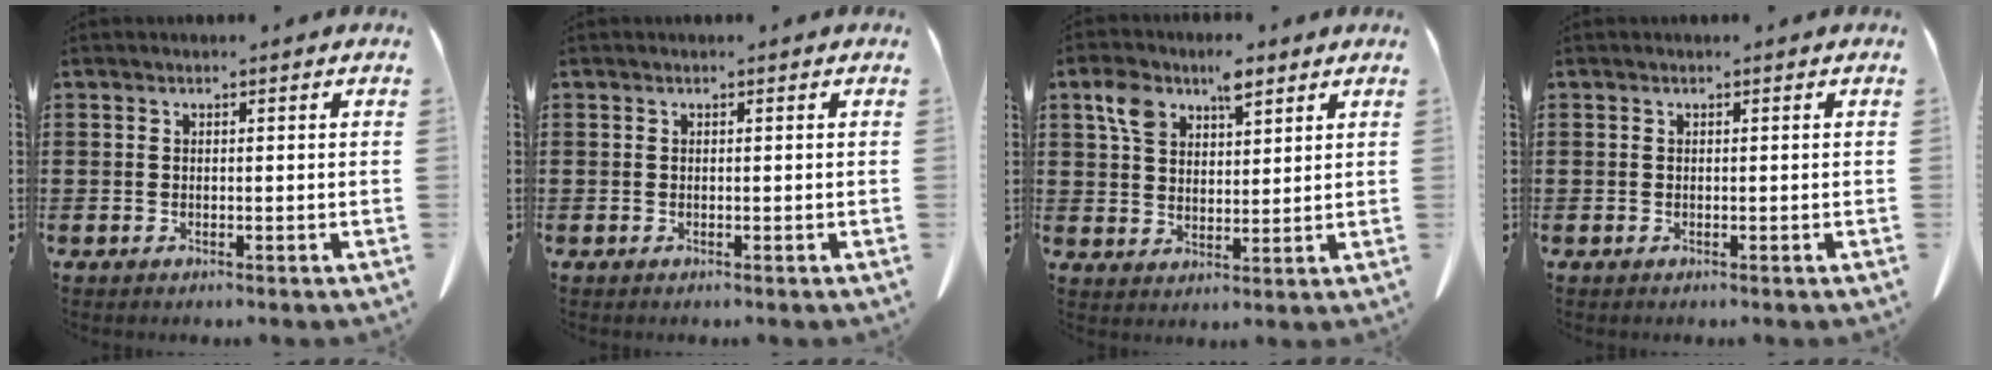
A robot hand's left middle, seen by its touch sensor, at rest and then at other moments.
{"total": 0.0}
{"total": 7.0, "force": [4.4, 3.6, 4.1], "torque": [-0.088, 0.009, 0.080]}
{"total": 0.0}